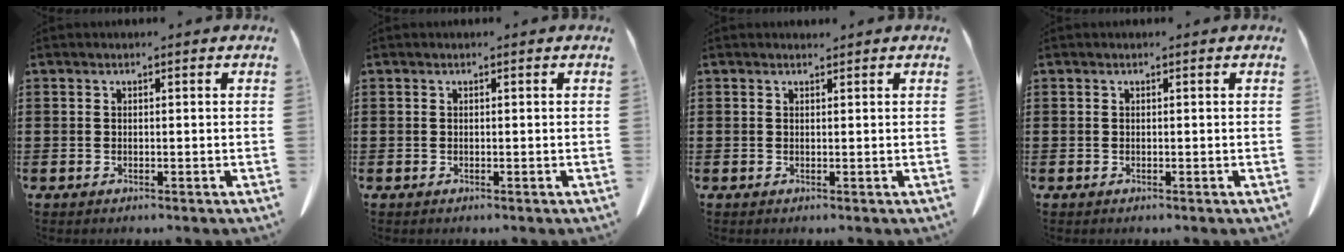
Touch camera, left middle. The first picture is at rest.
{"total": 0.0}
{"total": 0.6, "force": [0.5, 0.0, 0.1], "torque": [-0.004, 0.000, 0.011]}
{"total": 0.0}